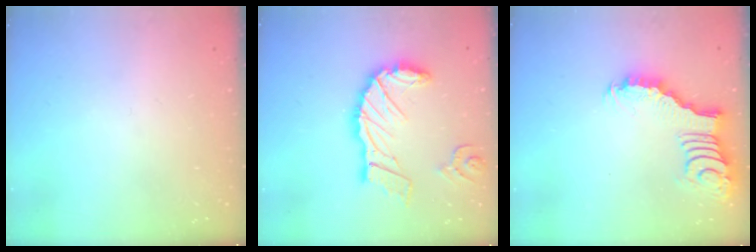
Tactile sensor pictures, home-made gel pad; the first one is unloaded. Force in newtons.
{"total": 17.5, "press": 17.4, "slide": 2.0}
{"total": 4.7, "press": 4.6, "slide": 0.4}